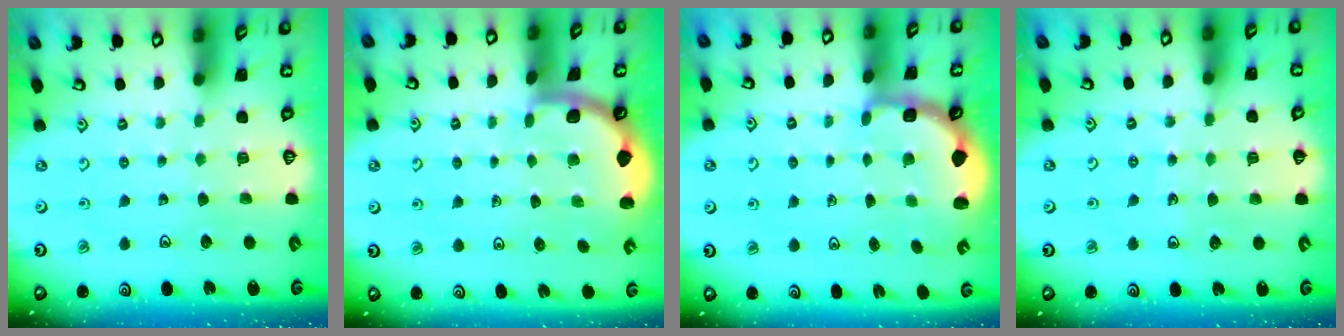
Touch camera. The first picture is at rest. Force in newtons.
{"total": 1.5, "press": 1.5, "slide": 0.0}
{"total": 2.5, "press": 2.2, "slide": 1.2}
{"total": 5.4, "press": 5.2, "slide": 1.6}